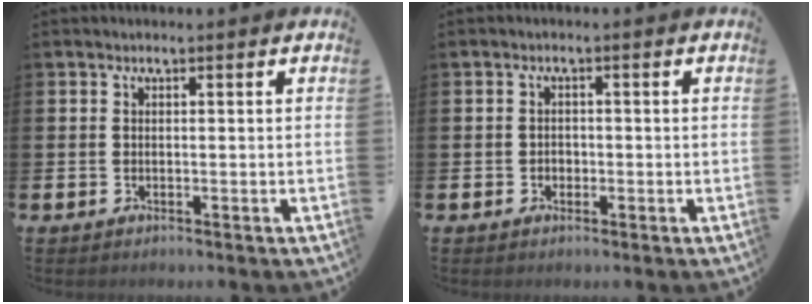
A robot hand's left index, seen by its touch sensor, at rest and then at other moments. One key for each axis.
{"total": 1.2, "fx": -0.4, "fy": 1.0, "fz": 0.3, "tx": -0.007, "ty": 0.006, "tz": -0.011}